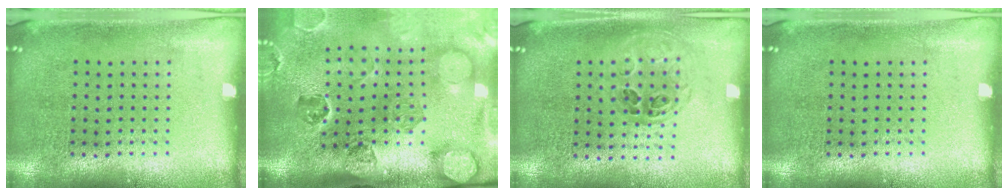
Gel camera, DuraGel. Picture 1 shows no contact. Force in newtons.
{"total": 3.1, "press": 2.8, "slide": 1.3}
{"total": 0.9, "press": 0.9, "slide": 0.3}
{"total": 0.0}